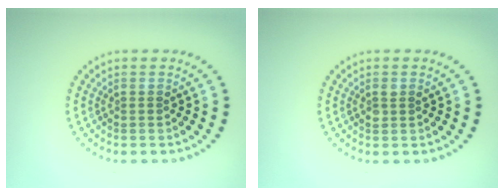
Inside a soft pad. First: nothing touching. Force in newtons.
{"total": 1.1, "press": 1.0, "slide": 0.4}